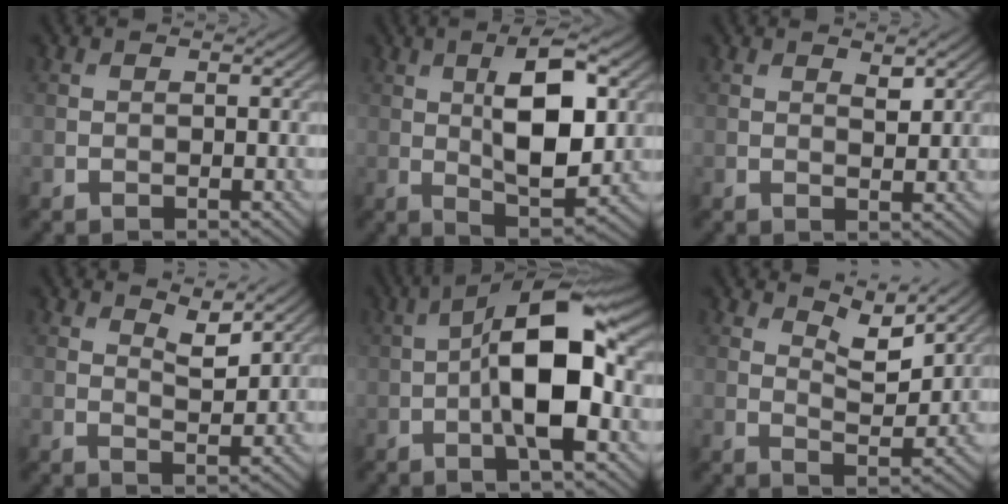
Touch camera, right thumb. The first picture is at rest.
{"total": 10.2, "force": [1.8, 4.0, 9.2], "torque": [-0.158, 0.001, 0.031]}
{"total": 1.6, "force": [1.2, 0.5, 1.0], "torque": [-0.019, -0.005, 0.022]}
{"total": 3.4, "force": [2.6, 0.8, 2.1], "torque": [-0.042, -0.009, 0.047]}
{"total": 12.0, "force": [-1.4, 4.2, 11.2], "torque": [-0.188, 0.017, -0.034]}
{"total": 5.4, "force": [4.0, 1.6, 3.1], "torque": [-0.063, -0.009, 0.071]}